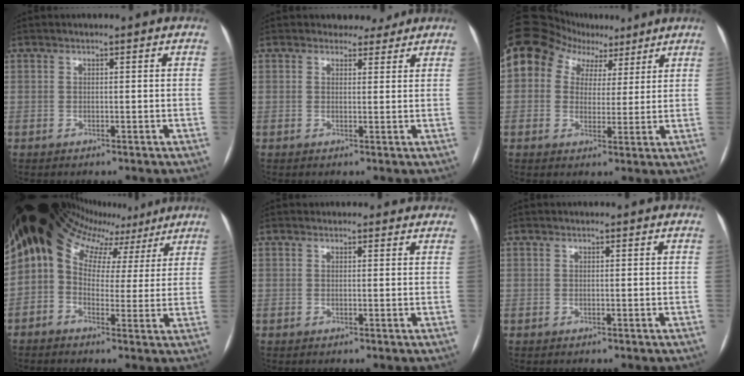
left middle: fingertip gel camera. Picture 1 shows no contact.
{"total": 3.0, "force": [2.6, 1.5, 0.0], "torque": [0.004, 0.002, 0.030]}
{"total": 10.0, "force": [5.3, 7.5, 4.0], "torque": [-0.064, 0.060, 0.090]}
{"total": 16.9, "force": [10.0, 10.7, 8.4], "torque": [-0.169, 0.098, 0.141]}
{"total": 2.4, "force": [2.0, 1.4, 0.1], "torque": [0.004, 0.010, 0.015]}
{"total": 0.0}